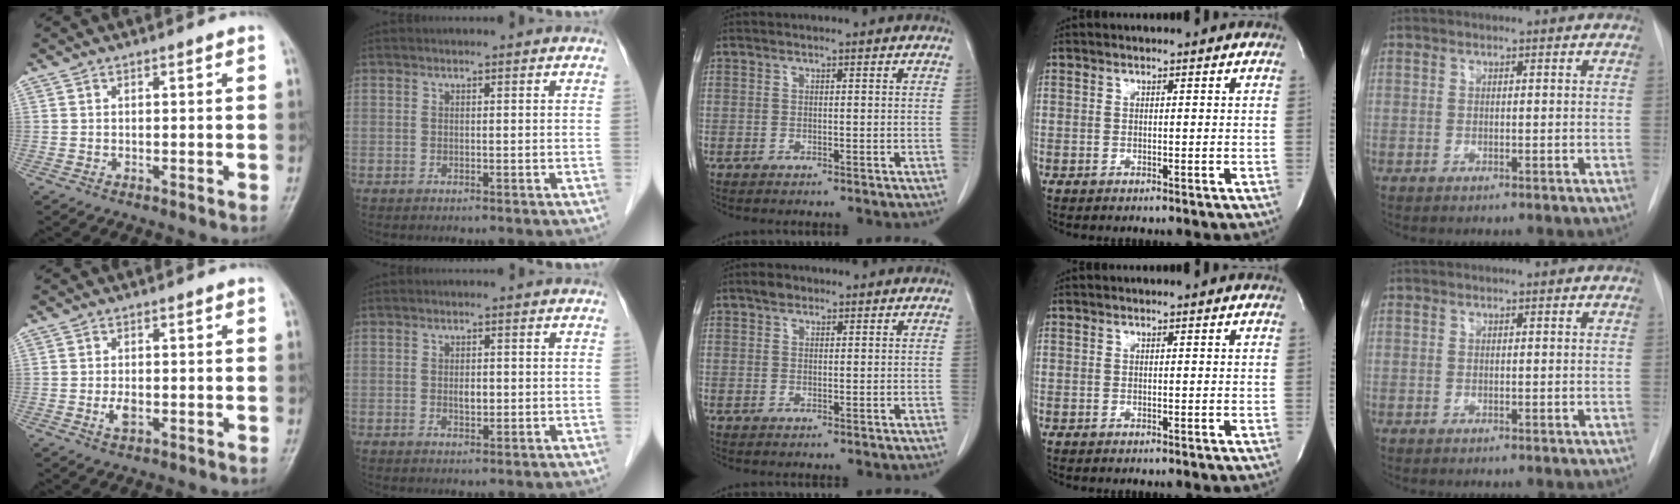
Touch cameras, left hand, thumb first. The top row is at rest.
{"thumb": {"total": 2.7, "force": [-0.9, 1.5, 2.1], "torque": [-0.039, -0.001, -0.016]}, "index": {"total": 1.8, "force": [-0.1, 1.0, 1.5], "torque": [-0.027, -0.001, 0.000]}, "middle": {"total": 1.7, "force": [1.2, 1.0, 0.6], "torque": [-0.015, 0.005, 0.018]}}